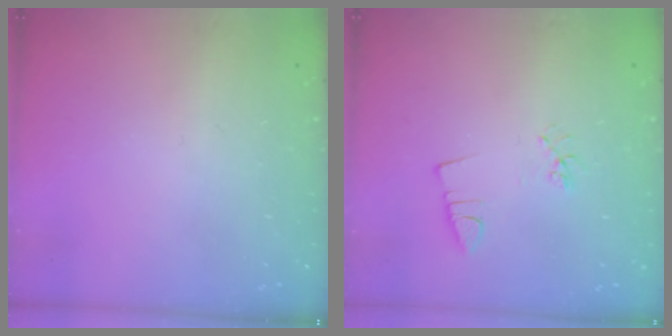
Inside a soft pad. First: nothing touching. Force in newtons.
{"total": 2.6, "press": 2.3, "slide": 1.3}